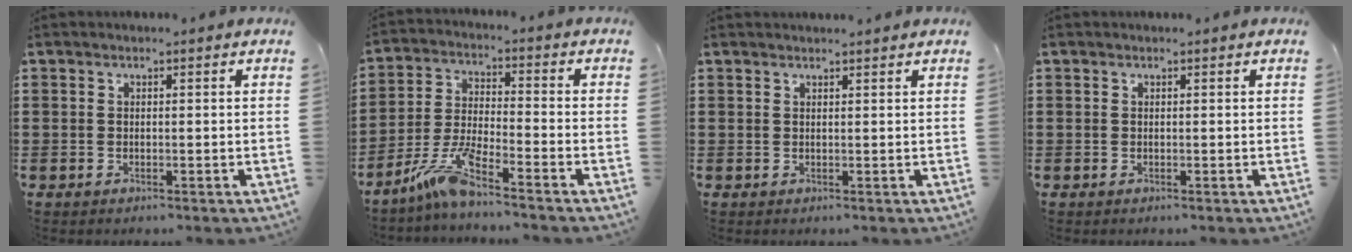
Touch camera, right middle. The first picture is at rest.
{"total": 7.6, "force": [-5.7, 0.4, 5.0], "torque": [-0.120, -0.015, -0.115]}
{"total": 1.2, "force": [1.1, -0.2, 0.1], "torque": [-0.004, -0.003, 0.022]}
{"total": 0.0}